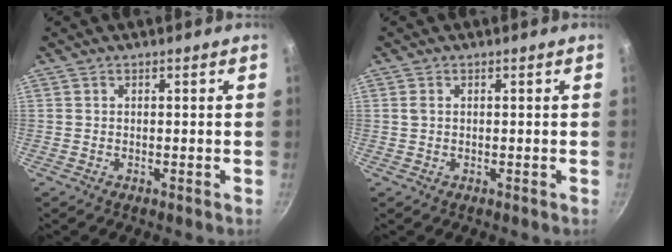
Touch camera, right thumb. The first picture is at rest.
{"total": 0.8, "force": [0.1, 0.6, 0.5], "torque": [-0.010, 0.001, 0.003]}